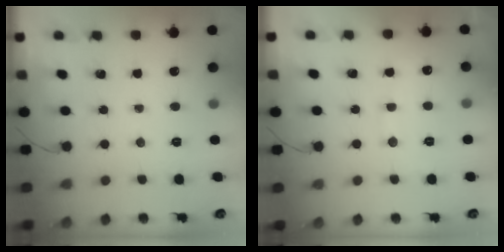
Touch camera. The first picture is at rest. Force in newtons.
{"total": 8.3, "press": 8.2, "slide": 1.3}